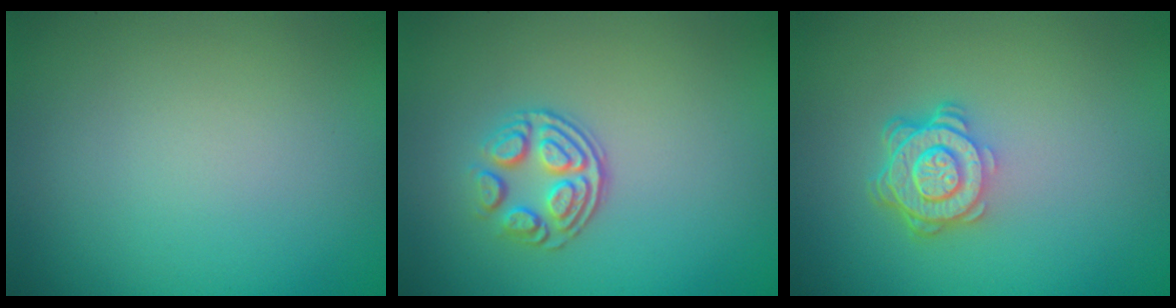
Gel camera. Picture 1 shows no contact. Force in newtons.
{"total": 3.1, "press": 2.5, "slide": 1.9}
{"total": 4.5, "press": 3.3, "slide": 3.0}